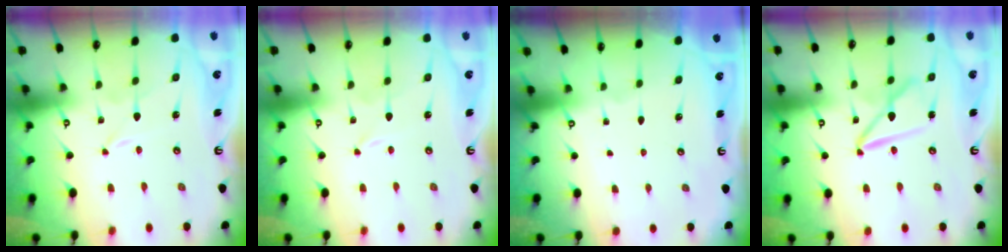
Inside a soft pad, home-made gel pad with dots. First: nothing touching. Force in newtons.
{"total": 0.0}
{"total": 0.0}
{"total": 9.7, "press": 9.6, "slide": 0.8}